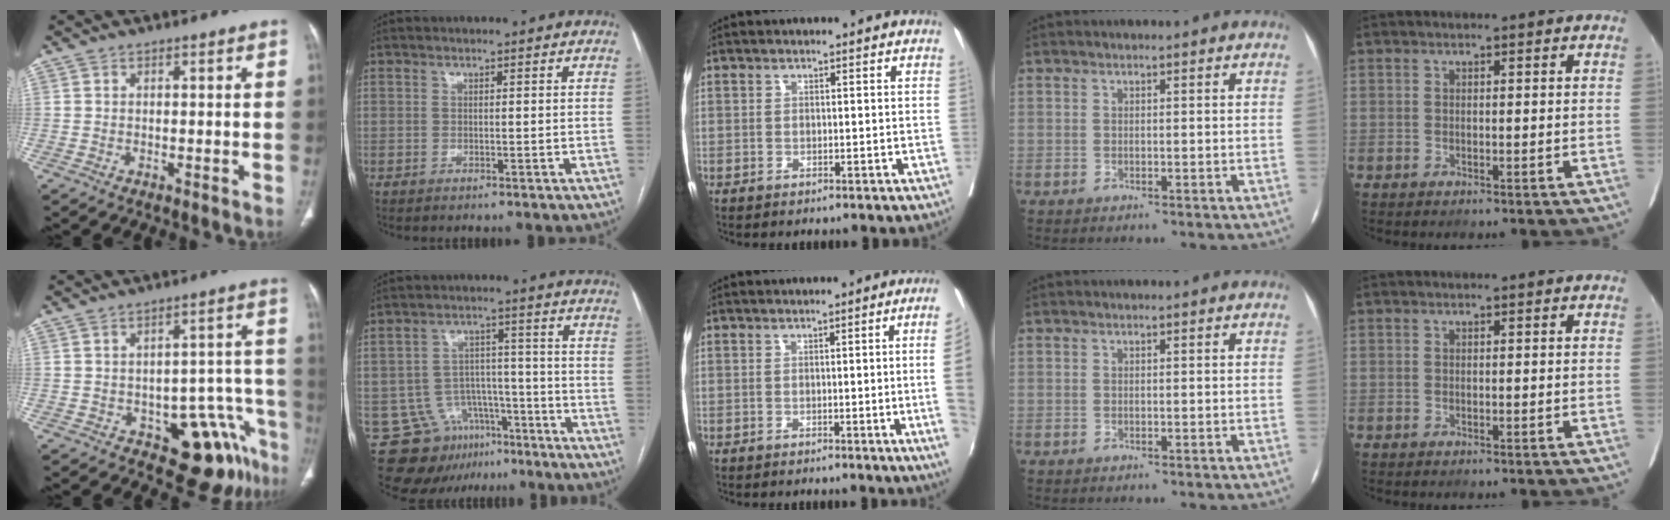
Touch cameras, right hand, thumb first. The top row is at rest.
{"thumb": {"total": 12.1, "force": [-7.1, 5.9, 7.8], "torque": [-0.043, 0.061, -0.089]}, "index": {"total": 12.0, "force": [-7.8, 8.5, 3.5], "torque": [-0.054, 0.050, -0.112]}, "middle": {"total": 6.9, "force": [-1.1, -2.0, 6.6], "torque": [-0.063, -0.014, -0.018]}}